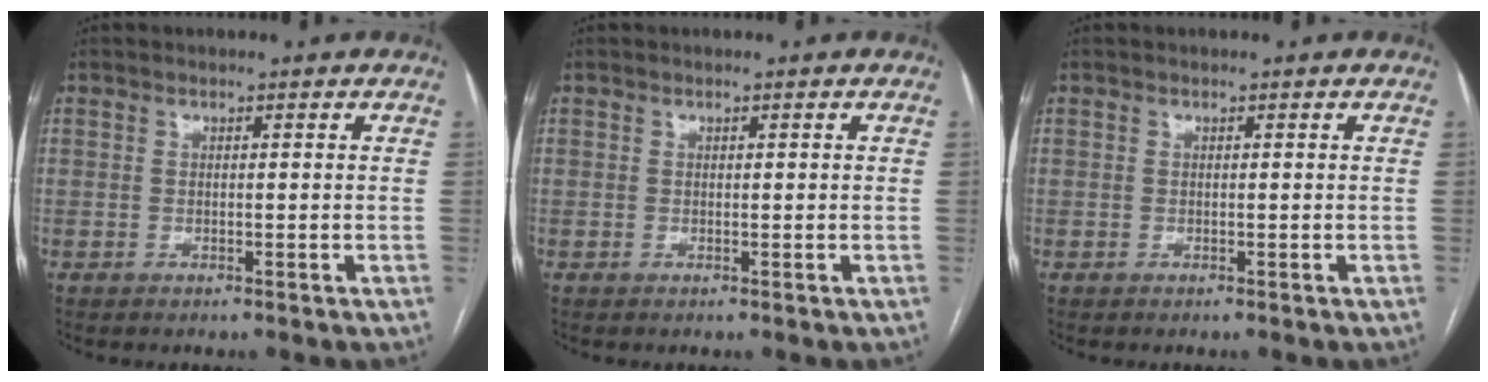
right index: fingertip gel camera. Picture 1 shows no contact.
{"total": 0.0}
{"total": 0.0}